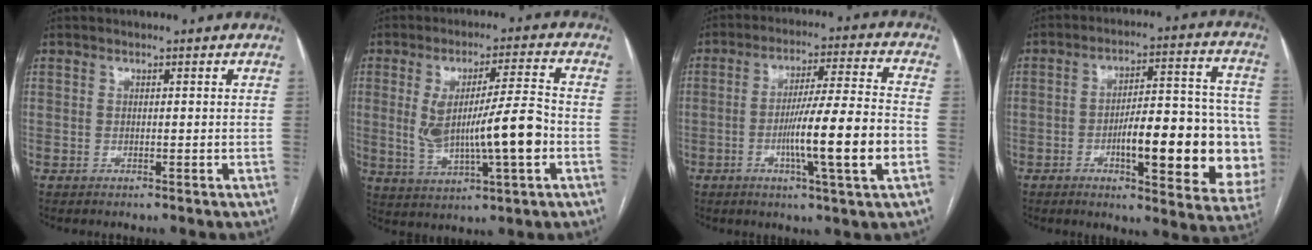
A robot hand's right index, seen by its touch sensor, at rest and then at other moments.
{"total": 12.5, "force": [-1.4, 1.6, 12.3], "torque": [-0.225, 0.007, -0.015]}
{"total": 13.6, "force": [-3.5, -0.4, 13.1], "torque": [-0.221, -0.003, -0.061]}
{"total": 19.9, "force": [-4.4, 4.9, 18.8], "torque": [-0.191, 0.027, -0.045]}